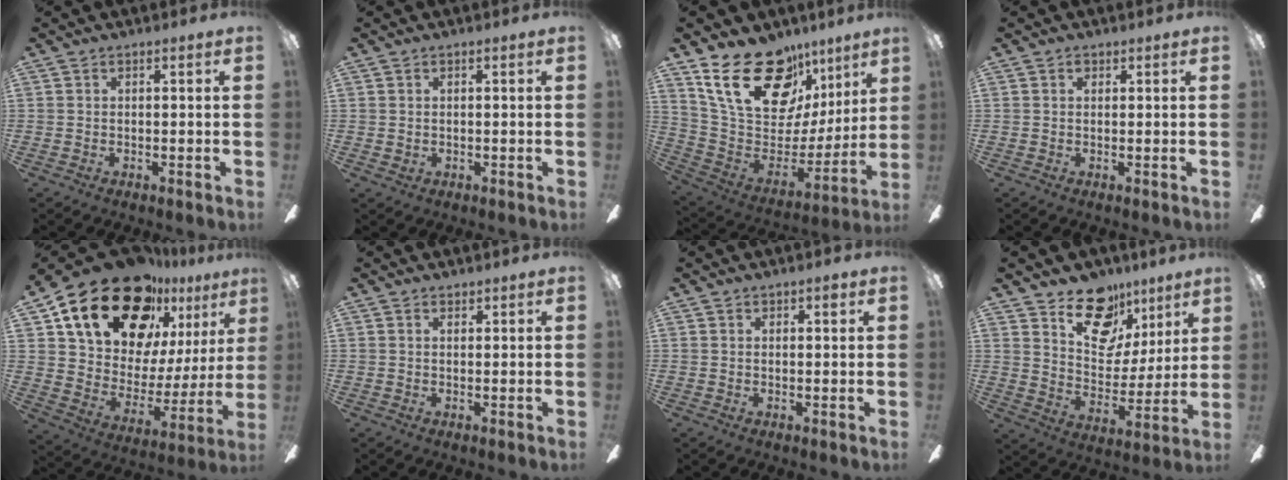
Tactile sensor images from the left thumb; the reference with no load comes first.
{"total": 0.5, "force": [0.2, 0.4, 0.2], "torque": [-0.004, 0.003, 0.004]}
{"total": 26.5, "force": [14.9, 15.3, 15.7], "torque": [-0.270, -0.079, 0.281]}
{"total": 0.9, "force": [0.5, 0.6, 0.3], "torque": [0.001, -0.001, 0.007]}
{"total": 26.2, "force": [17.5, 14.0, 13.6], "torque": [-0.241, -0.102, 0.324]}
{"total": 0.9, "force": [0.8, 0.4, 0.1], "torque": [-0.002, 0.000, 0.016]}
{"total": 1.5, "force": [0.9, 0.8, 0.9], "torque": [-0.001, -0.002, 0.012]}
{"total": 17.6, "force": [11.4, 10.8, 8.0], "torque": [-0.117, -0.065, 0.210]}